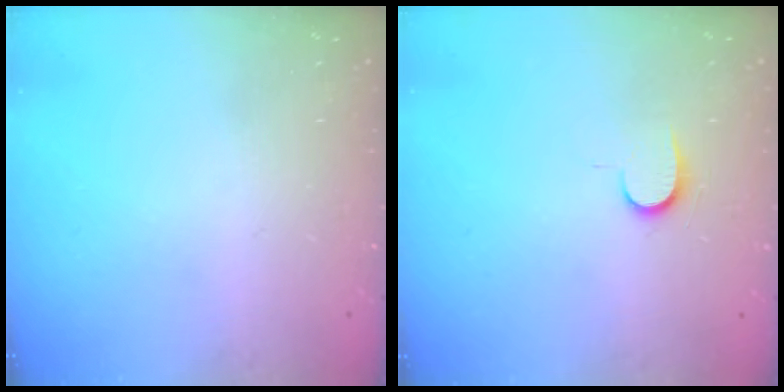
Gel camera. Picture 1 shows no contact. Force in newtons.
{"total": 6.9, "press": 6.9, "slide": 0.8}